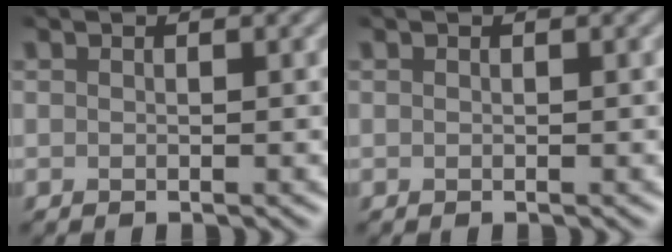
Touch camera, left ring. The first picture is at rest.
{"total": 0.0}